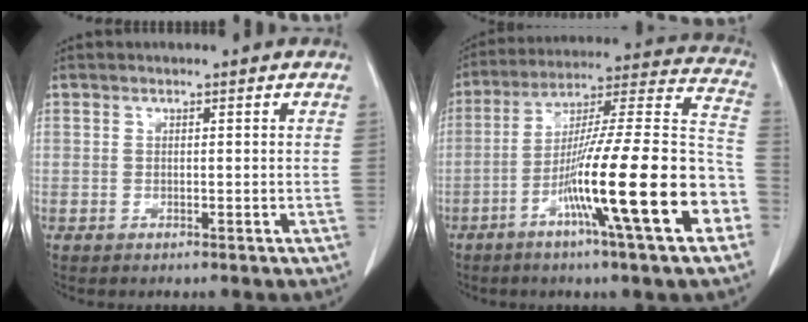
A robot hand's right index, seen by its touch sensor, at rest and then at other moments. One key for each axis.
{"total": 23.4, "fx": -8.7, "fy": 0.5, "fz": 21.7, "tx": -0.298, "ty": -0.008, "tz": -0.149}